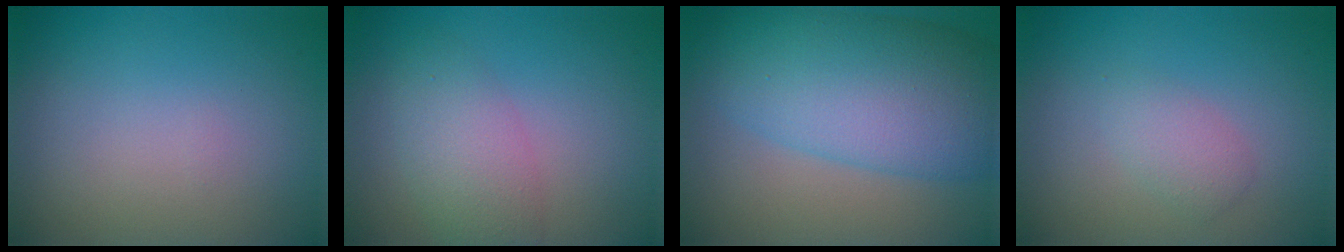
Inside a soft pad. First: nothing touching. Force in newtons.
{"total": 3.7, "press": 3.7, "slide": 0.1}
{"total": 10.3, "press": 10.3, "slide": 0.1}
{"total": 1.7, "press": 1.7, "slide": 0.1}